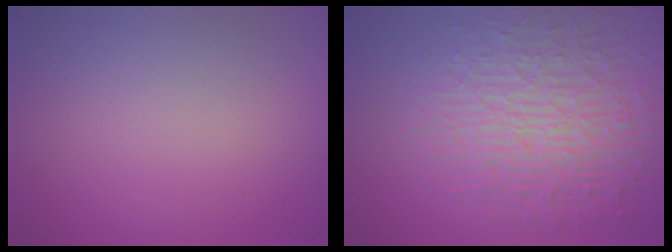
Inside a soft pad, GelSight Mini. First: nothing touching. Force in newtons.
{"total": 8.4, "press": 6.0, "slide": 5.8}